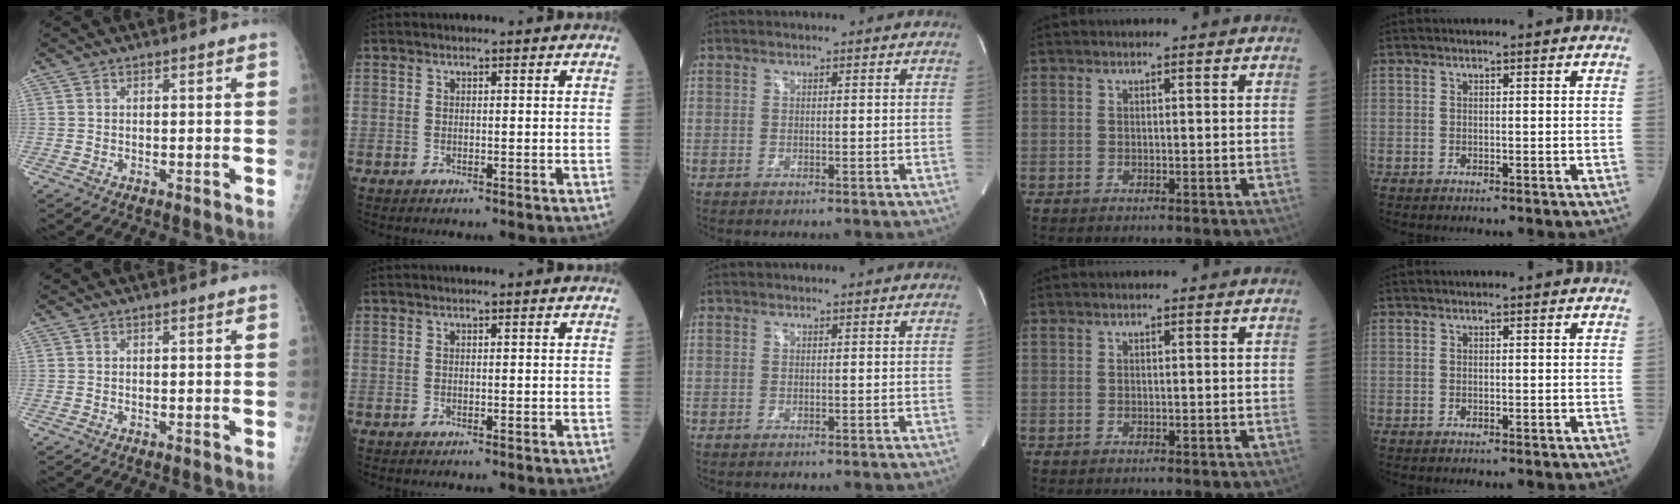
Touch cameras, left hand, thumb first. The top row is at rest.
{}